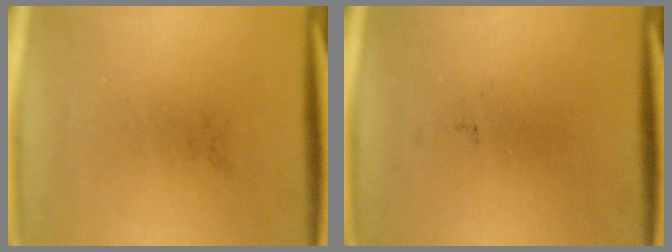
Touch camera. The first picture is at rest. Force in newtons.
{"total": 0.0}